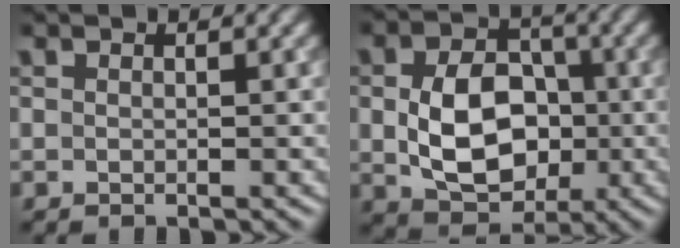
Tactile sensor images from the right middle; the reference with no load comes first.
{"total": 7.9, "force": [-0.6, 5.6, 5.5], "torque": [-0.106, -0.008, -0.004]}